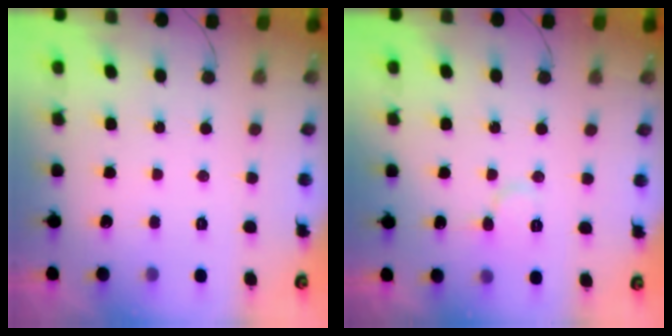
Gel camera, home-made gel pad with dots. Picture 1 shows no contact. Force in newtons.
{"total": 6.3, "press": 6.3, "slide": 0.6}